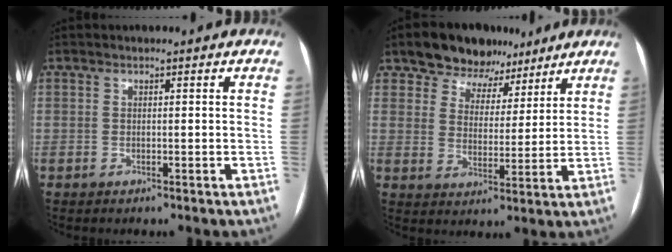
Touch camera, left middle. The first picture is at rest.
{"total": 9.2, "force": [6.8, 5.8, 2.0], "torque": [-0.022, 0.023, 0.111]}